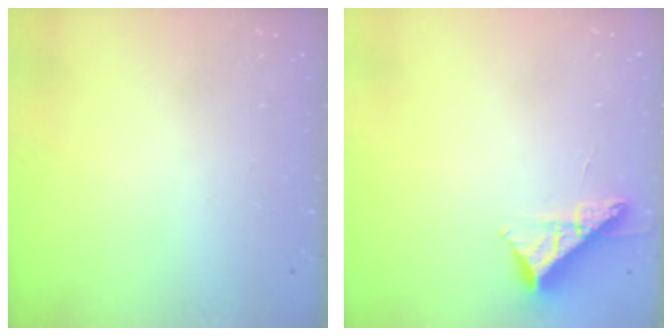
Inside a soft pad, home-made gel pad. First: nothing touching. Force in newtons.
{"total": 8.9, "press": 8.9, "slide": 0.3}